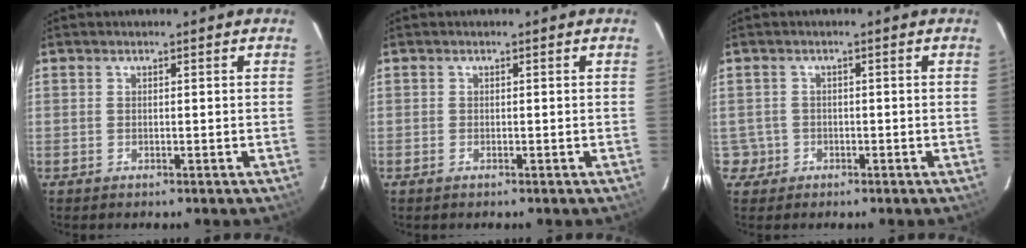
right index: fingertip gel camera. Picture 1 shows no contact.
{"total": 0.6, "force": [-0.4, 0.3, 0.3], "torque": [-0.007, -0.002, -0.010]}
{"total": 3.1, "force": [-0.9, 3.0, 0.0], "torque": [0.003, 0.018, -0.011]}